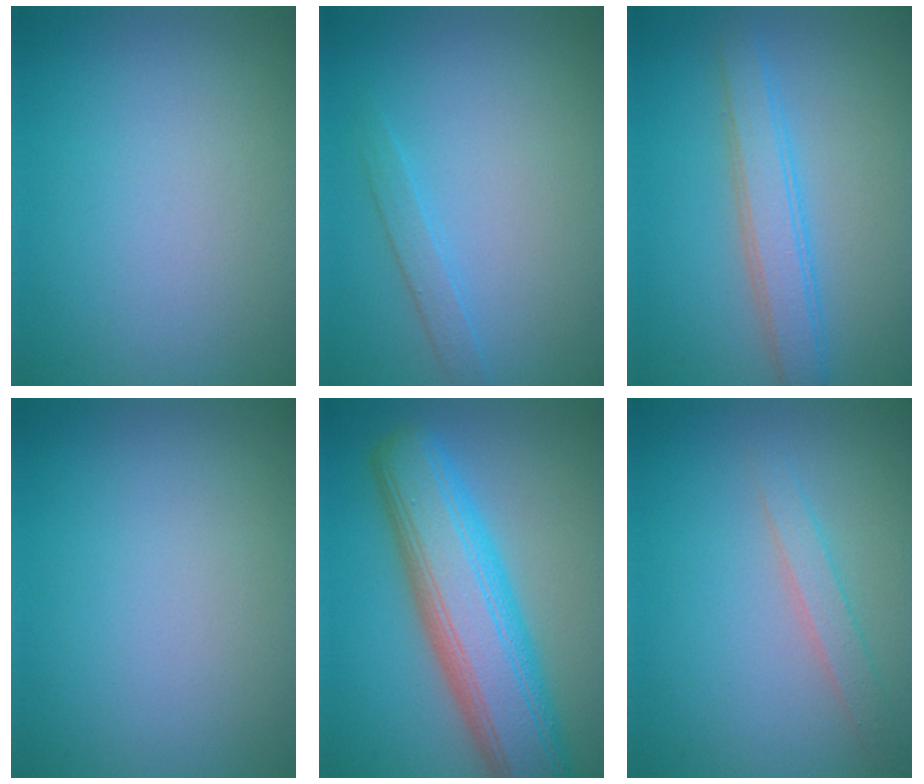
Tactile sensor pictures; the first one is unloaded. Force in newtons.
{"total": 1.4, "press": 1.4, "slide": 0.0}
{"total": 3.5, "press": 3.5, "slide": 0.0}
{"total": 0.0}
{"total": 10.2, "press": 10.2, "slide": 0.6}
{"total": 1.8, "press": 1.8, "slide": 0.1}